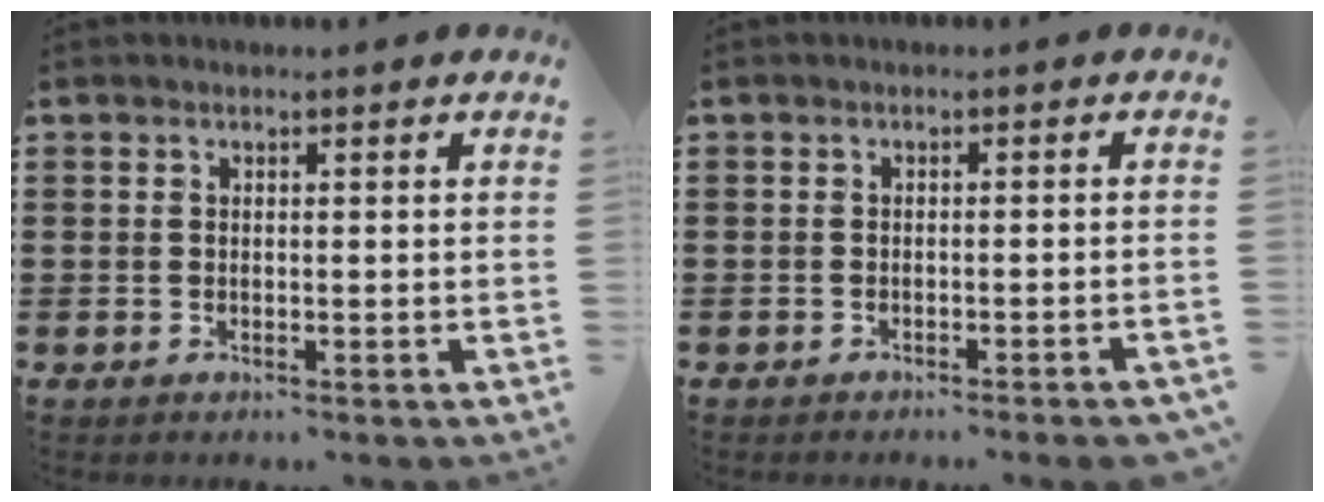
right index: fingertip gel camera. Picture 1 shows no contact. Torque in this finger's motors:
{"motor_torque": [0.87, -0.70, -0.12, -0.05]}